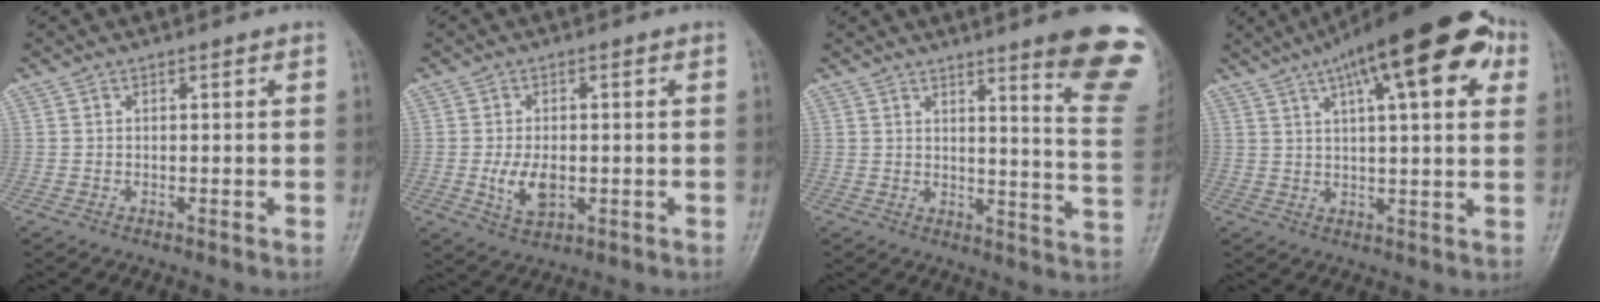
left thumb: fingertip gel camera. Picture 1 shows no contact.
{"total": 5.8, "force": [-0.9, 3.4, 4.6], "torque": [-0.083, -0.005, -0.013]}
{"total": 15.3, "force": [9.7, 1.5, 11.7], "torque": [-0.115, -0.065, 0.112]}
{"total": 21.0, "force": [9.7, 6.6, 17.5], "torque": [-0.247, 0.016, 0.138]}